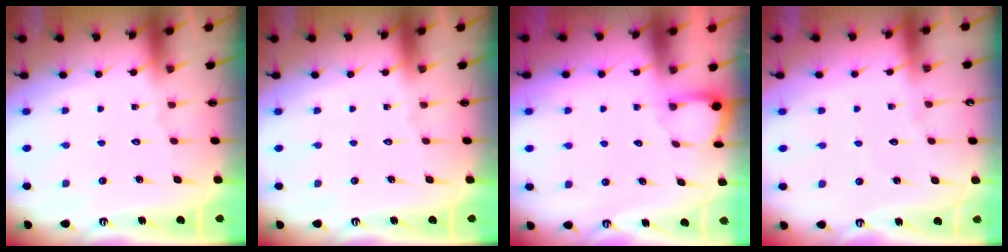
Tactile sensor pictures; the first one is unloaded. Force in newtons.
{"total": 0.0}
{"total": 1.8, "press": 1.8, "slide": 0.1}
{"total": 3.0, "press": 3.0, "slide": 0.3}